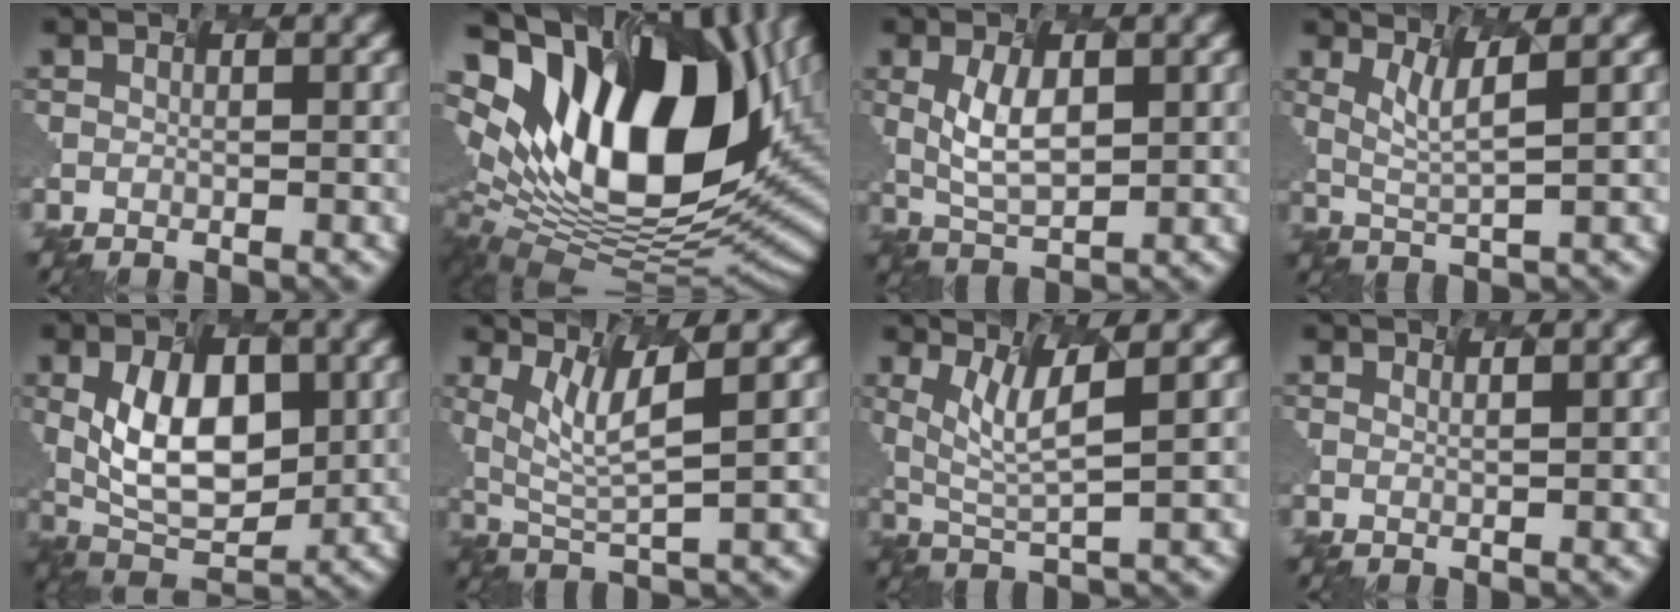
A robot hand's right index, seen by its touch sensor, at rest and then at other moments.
{"total": 17.4, "force": [4.4, 10.5, 13.1], "torque": [-0.253, 0.012, 0.077]}
{"total": 3.9, "force": [-0.2, 1.9, 3.4], "torque": [-0.077, -0.003, 0.005]}
{"total": 2.6, "force": [0.9, 0.2, 2.4], "torque": [-0.063, -0.006, 0.032]}
{"total": 7.5, "force": [0.0, 4.5, 6.0], "torque": [-0.119, -0.003, 0.003]}
{"total": 4.0, "force": [1.5, 0.7, 3.7], "torque": [-0.089, -0.010, 0.044]}
{"total": 3.7, "force": [1.1, 0.5, 3.4], "torque": [-0.084, -0.010, 0.036]}
{"total": 0.9, "force": [0.8, 0.3, 0.3], "torque": [-0.002, -0.002, 0.006]}